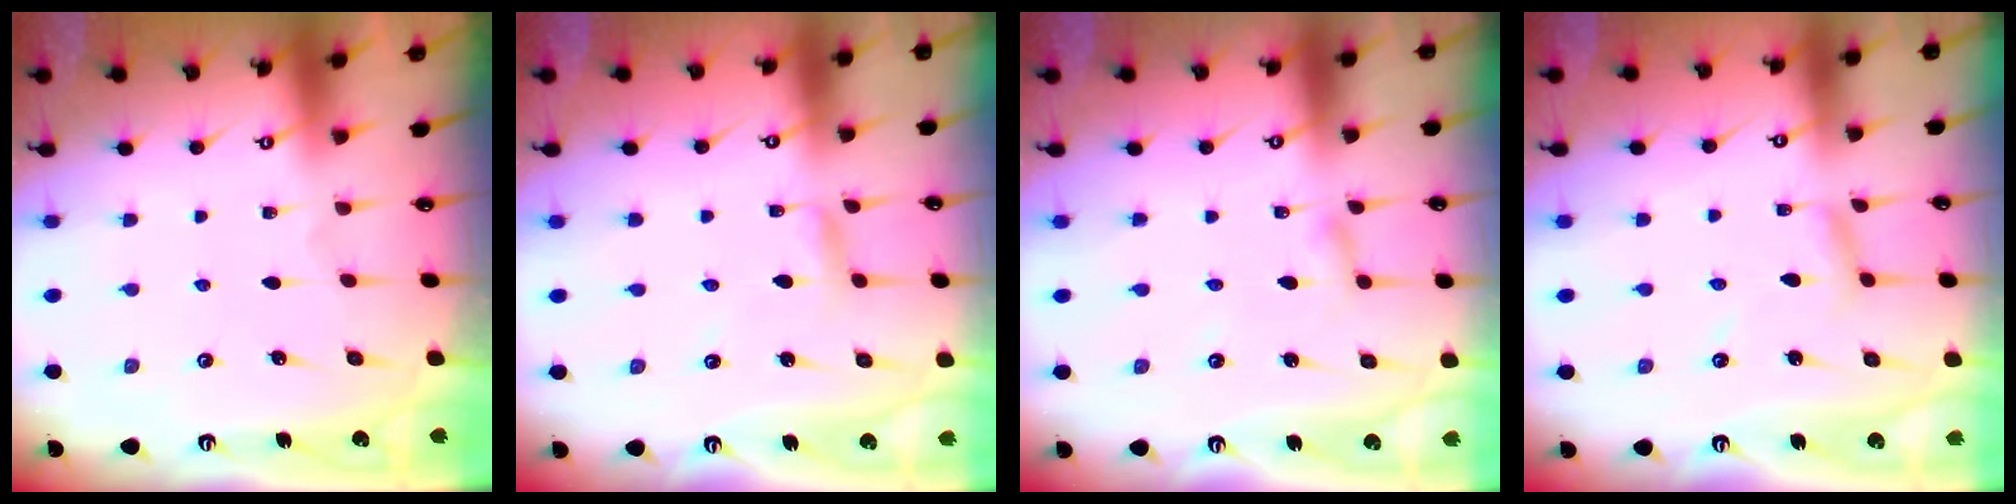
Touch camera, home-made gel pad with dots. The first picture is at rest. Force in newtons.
{"total": 2.4, "press": 2.4, "slide": 0.2}
{"total": 2.4, "press": 2.4, "slide": 0.2}
{"total": 4.4, "press": 4.4, "slide": 0.4}